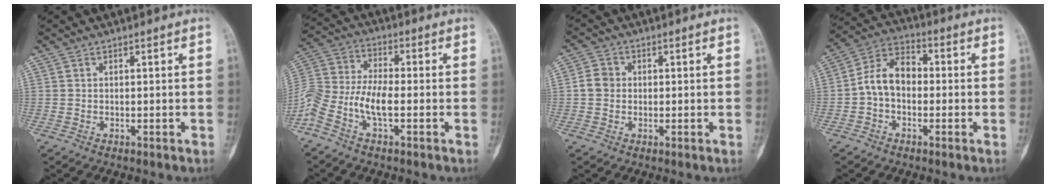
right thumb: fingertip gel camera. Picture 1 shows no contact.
{"total": 10.9, "force": [-4.3, 4.4, 9.1], "torque": [-0.206, 0.028, -0.090]}
{"total": 3.4, "force": [0.0, 3.0, 1.5], "torque": [-0.019, 0.008, -0.007]}
{"total": 9.0, "force": [-1.0, 6.3, 6.4], "torque": [-0.101, 0.034, -0.033]}